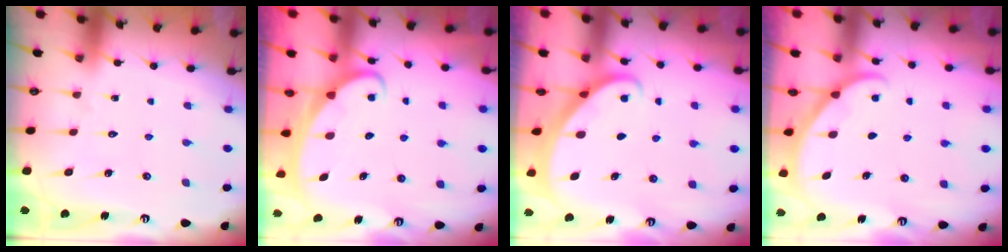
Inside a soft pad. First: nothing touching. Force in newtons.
{"total": 2.6, "press": 2.6, "slide": 0.3}
{"total": 1.9, "press": 1.9, "slide": 0.1}
{"total": 2.1, "press": 2.1, "slide": 0.2}